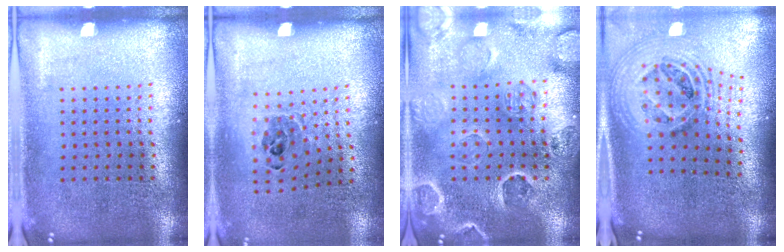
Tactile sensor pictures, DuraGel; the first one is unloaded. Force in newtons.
{"total": 0.9, "press": 0.8, "slide": 0.5}
{"total": 2.7, "press": 2.7, "slide": 0.5}
{"total": 2.2, "press": 1.7, "slide": 1.5}